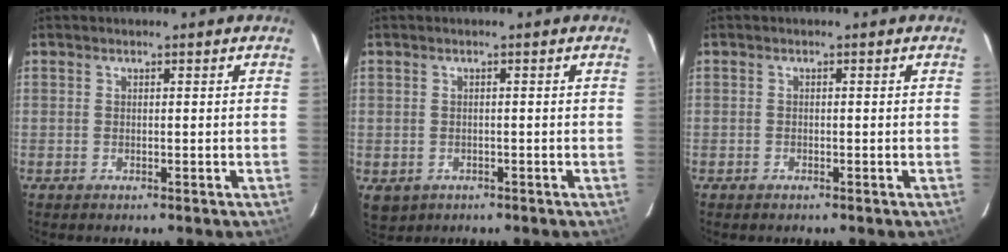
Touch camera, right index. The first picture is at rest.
{"total": 5.5, "force": [-2.4, 4.7, 1.6], "torque": [-0.039, 0.000, -0.027]}
{"total": 0.9, "force": [-0.6, 0.5, 0.4], "torque": [-0.014, 0.000, -0.007]}